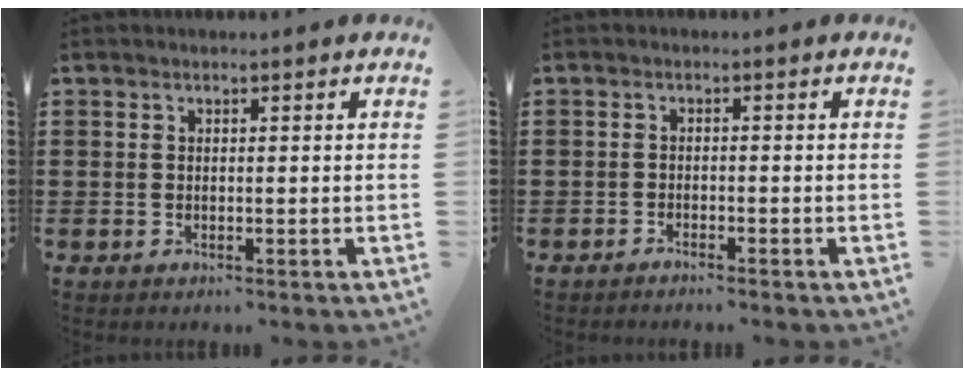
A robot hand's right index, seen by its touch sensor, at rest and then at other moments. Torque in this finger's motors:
{"motor_torque": [-0.48, 0.47, 0.06, -0.01]}